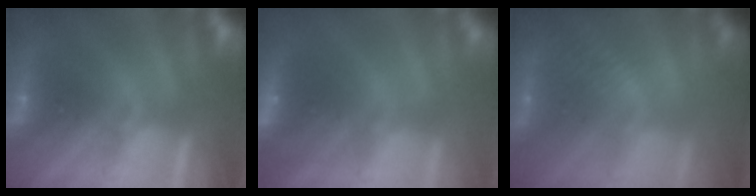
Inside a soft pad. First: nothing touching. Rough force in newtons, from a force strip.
{"total": 2.8}
{"total": 2.9}